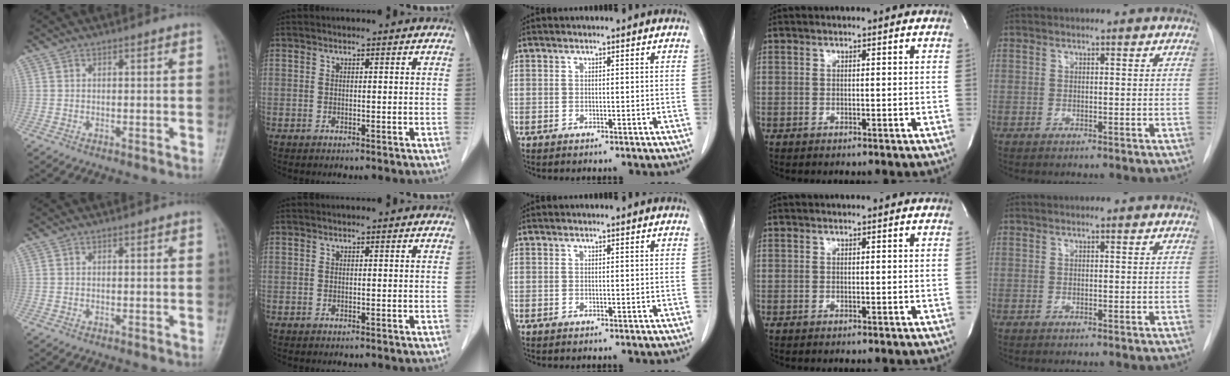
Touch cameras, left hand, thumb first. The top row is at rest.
{}